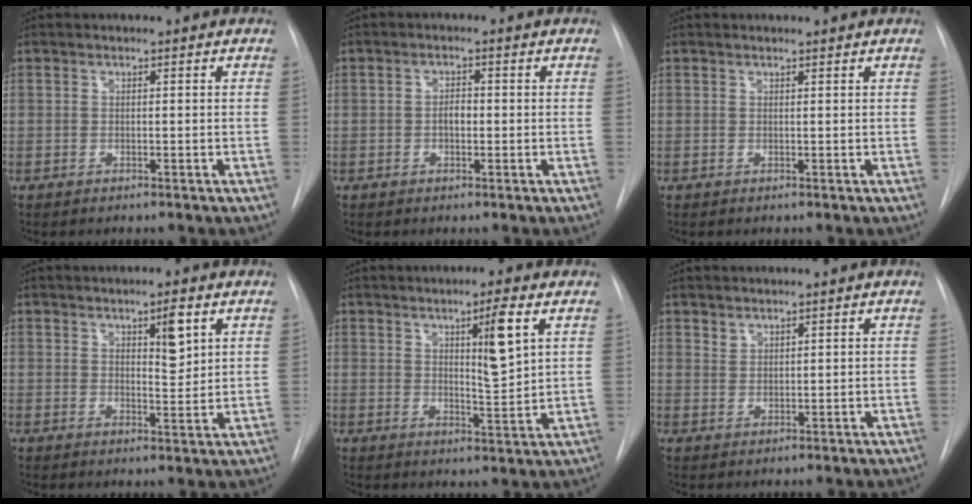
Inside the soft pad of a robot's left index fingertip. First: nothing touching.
{"total": 1.9, "force": [-0.3, 1.0, 1.6], "torque": [-0.025, 0.004, -0.005]}
{"total": 1.6, "force": [1.6, 0.2, 0.2], "torque": [-0.011, 0.015, 0.020]}
{"total": 4.4, "force": [2.2, 1.0, 3.7], "torque": [-0.057, -0.008, 0.035]}
{"total": 6.7, "force": [2.9, 0.3, 6.1], "torque": [-0.097, -0.011, 0.048]}
{"total": 1.4, "force": [1.3, 0.4, 0.2], "torque": [0.000, 0.000, 0.026]}